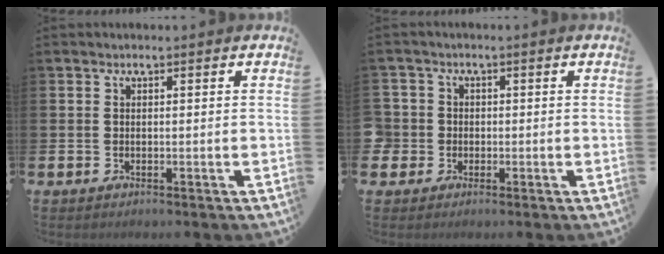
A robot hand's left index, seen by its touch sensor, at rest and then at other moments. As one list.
[{"total": 2.7, "force": [-0.3, 2.7, -0.1], "torque": [-0.007, 0.008, -0.012]}]